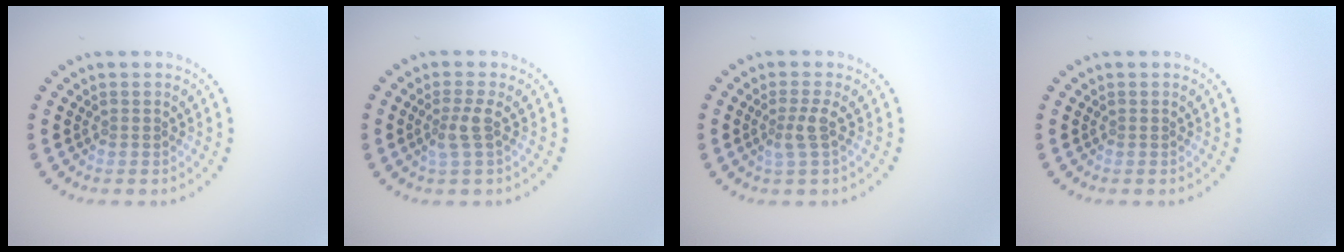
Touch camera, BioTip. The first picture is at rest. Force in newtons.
{"total": 1.8, "press": 1.4, "slide": 1.1}
{"total": 1.8, "press": 1.3, "slide": 1.3}
{"total": 0.0}